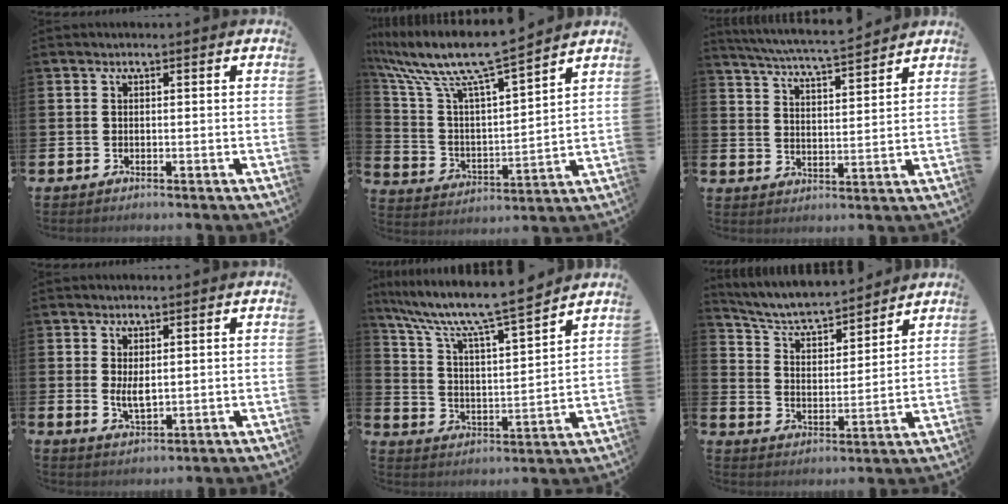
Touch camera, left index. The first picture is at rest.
{"total": 10.9, "force": [9.5, 0.9, 5.2], "torque": [-0.145, -0.059, 0.160]}
{"total": 6.2, "force": [6.1, 0.0, 1.5], "torque": [-0.053, -0.039, 0.107]}
{"total": 2.9, "force": [1.1, 1.2, 2.4], "torque": [-0.036, -0.002, 0.016]}
{"total": 9.5, "force": [8.6, 0.5, 4.1], "torque": [-0.110, -0.060, 0.140]}
{"total": 6.4, "force": [5.9, 1.6, 1.9], "torque": [-0.069, -0.046, 0.097]}